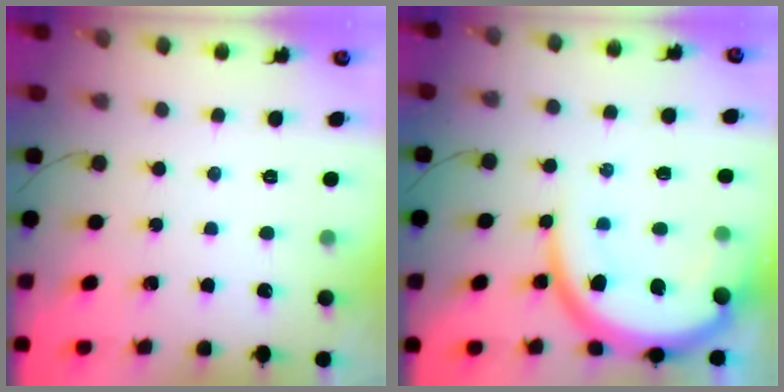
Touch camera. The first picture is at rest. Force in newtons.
{"total": 14.6, "press": 14.5, "slide": 1.6}